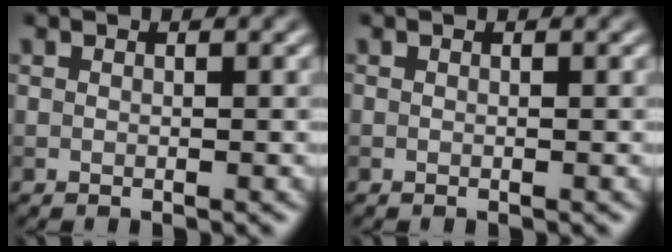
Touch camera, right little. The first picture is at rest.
{"total": 0.0}